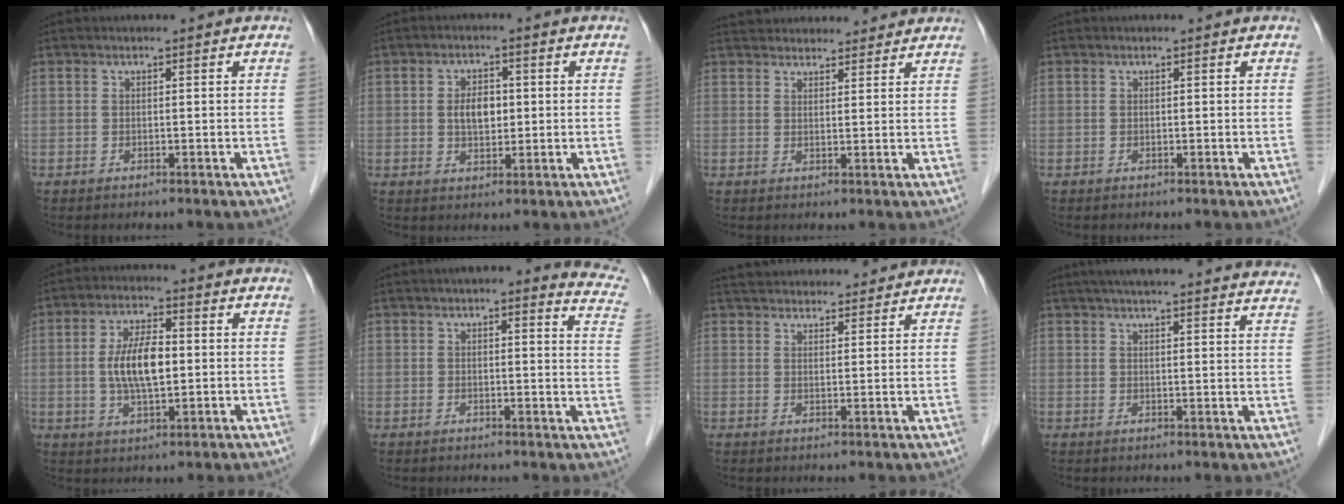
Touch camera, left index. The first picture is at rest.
{"total": 4.1, "force": [0.0, 2.4, 3.3], "torque": [-0.063, -0.001, 0.004]}
{"total": 12.0, "force": [11.1, 3.4, 2.7], "torque": [-0.024, 0.034, 0.152]}
{"total": 0.0}
{"total": 8.0, "force": [-0.2, 2.7, 7.5], "torque": [-0.154, -0.003, -0.003]}
{"total": 11.1, "force": [9.7, 1.8, 4.9], "torque": [-0.027, -0.024, 0.075]}
{"total": 14.6, "force": [13.5, 3.5, 4.1], "torque": [-0.060, 0.040, 0.195]}
{"total": 27.0, "force": [24.7, 2.4, 10.7], "torque": [-0.163, -0.017, 0.293]}